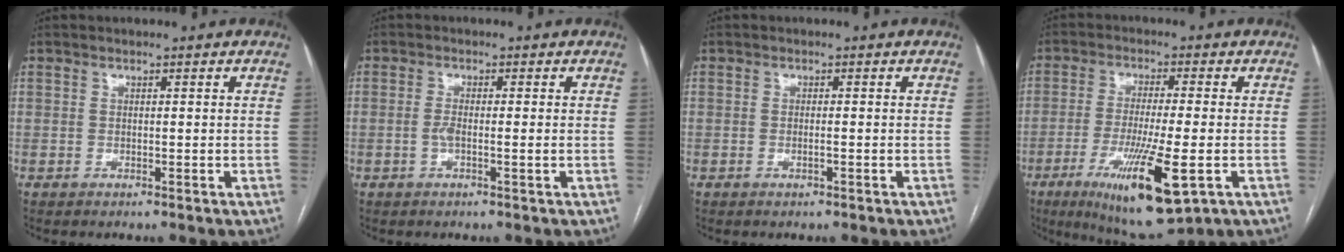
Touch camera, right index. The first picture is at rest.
{"total": 2.2, "force": [-0.4, 0.2, 2.1], "torque": [-0.043, 0.000, -0.009]}
{"total": 0.8, "force": [-0.3, 0.1, 0.8], "torque": [-0.016, -0.001, -0.003]}
{"total": 13.8, "force": [-5.3, 1.8, 12.6], "torque": [-0.228, -0.037, -0.083]}